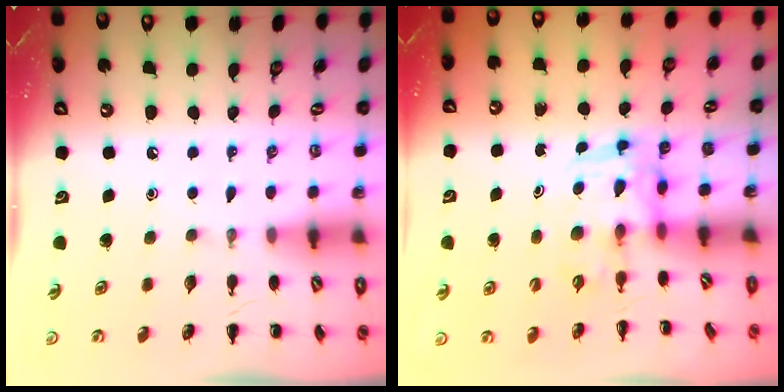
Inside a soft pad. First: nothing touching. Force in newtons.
{"total": 3.4, "press": 3.4, "slide": 0.7}